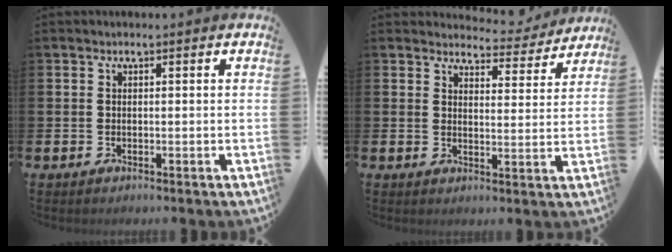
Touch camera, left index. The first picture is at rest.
{"total": 4.1, "force": [4.0, 1.2, 0.3], "torque": [-0.011, -0.031, 0.066]}